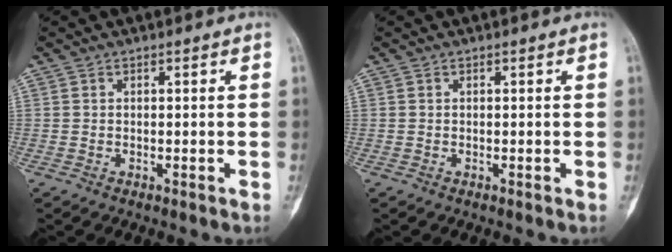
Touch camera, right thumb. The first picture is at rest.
{"total": 0.0}